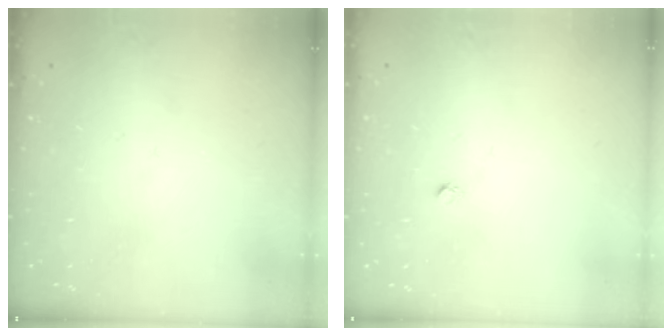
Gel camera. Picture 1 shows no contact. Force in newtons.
{"total": 1.6, "press": 1.5, "slide": 0.1}